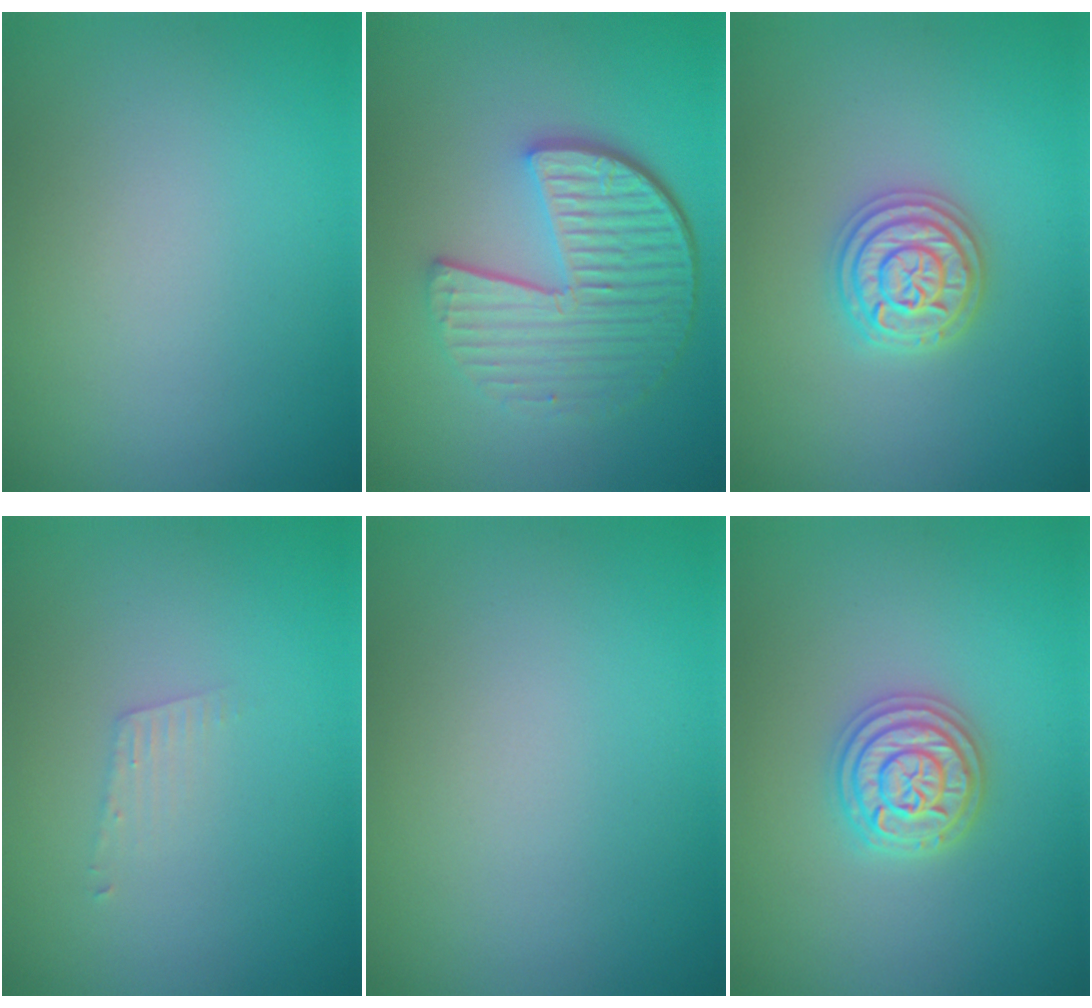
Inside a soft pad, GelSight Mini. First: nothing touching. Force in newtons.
{"total": 6.3, "press": 4.4, "slide": 4.4}
{"total": 3.7, "press": 3.7, "slide": 0.6}
{"total": 0.9, "press": 0.9, "slide": 0.1}
{"total": 0.0}
{"total": 3.7, "press": 3.7, "slide": 0.6}